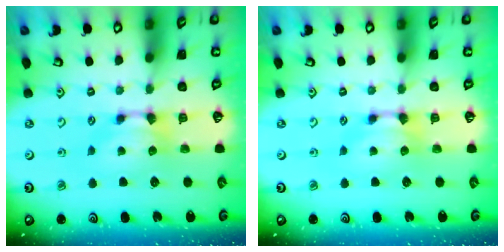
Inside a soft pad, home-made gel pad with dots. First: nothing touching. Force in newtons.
{"total": 0.0}